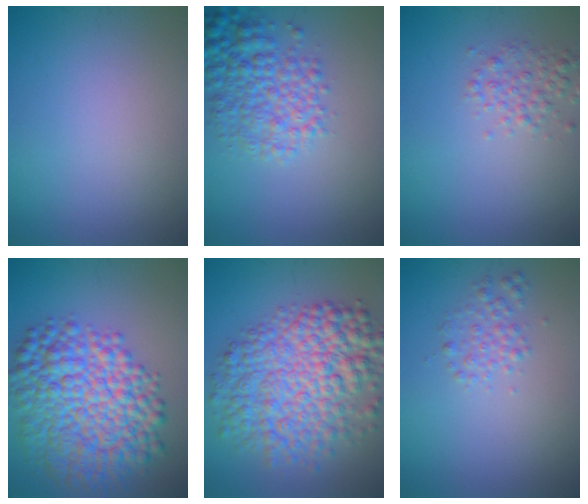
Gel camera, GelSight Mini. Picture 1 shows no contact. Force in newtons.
{"total": 5.3, "press": 5.3, "slide": 0.2}
{"total": 2.1, "press": 2.1, "slide": 0.0}
{"total": 11.1, "press": 11.1, "slide": 0.2}
{"total": 9.7, "press": 9.7, "slide": 0.1}
{"total": 1.7, "press": 1.7, "slide": 0.0}